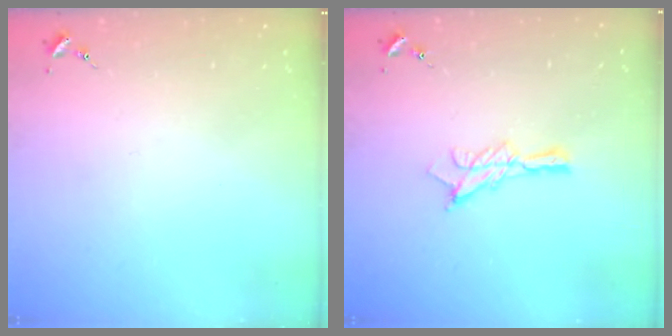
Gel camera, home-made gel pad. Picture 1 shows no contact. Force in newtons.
{"total": 9.5, "press": 9.5, "slide": 0.4}